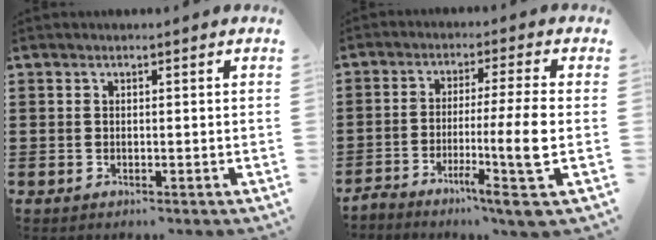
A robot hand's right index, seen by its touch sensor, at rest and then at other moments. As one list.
[{"total": 8.7, "force": [-1.9, -0.6, 8.5], "torque": [-0.141, -0.015, -0.040]}]